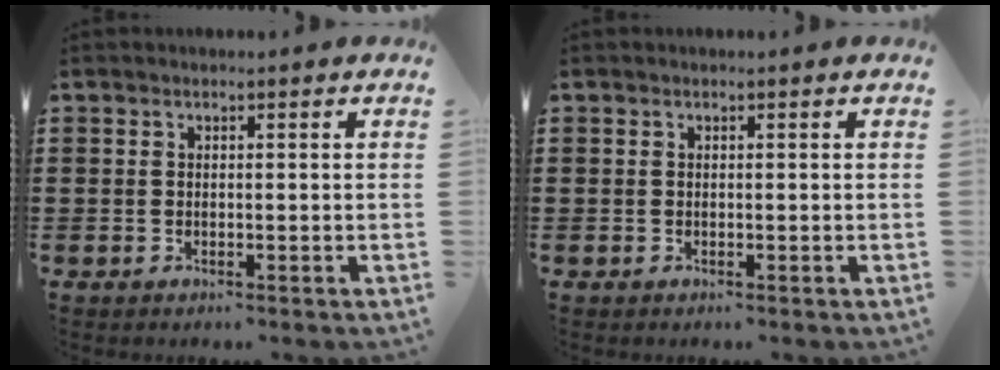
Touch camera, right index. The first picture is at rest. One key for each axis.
{"total": 0.0}